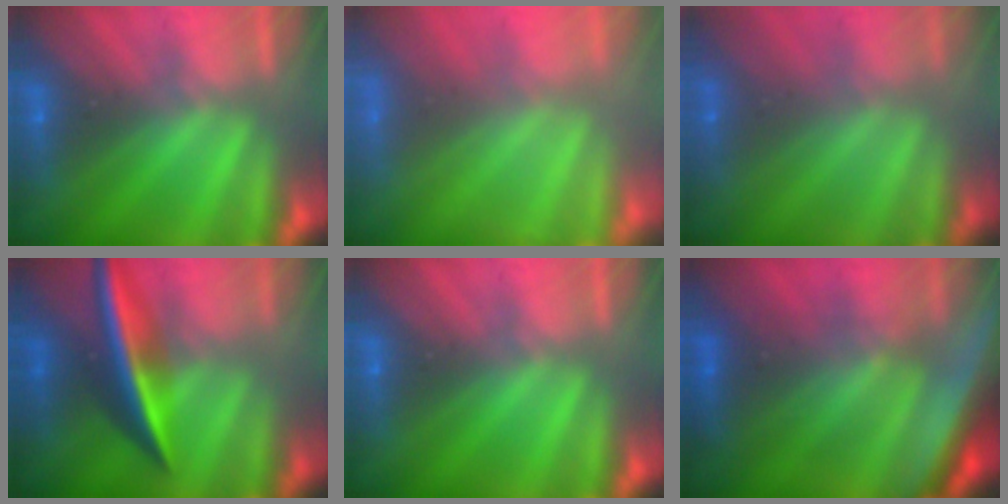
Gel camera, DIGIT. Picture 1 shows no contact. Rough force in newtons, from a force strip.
{"total": 6.5}
{"total": 1.2}
{"total": 2.5}
{"total": 0.0}
{"total": 7.3}